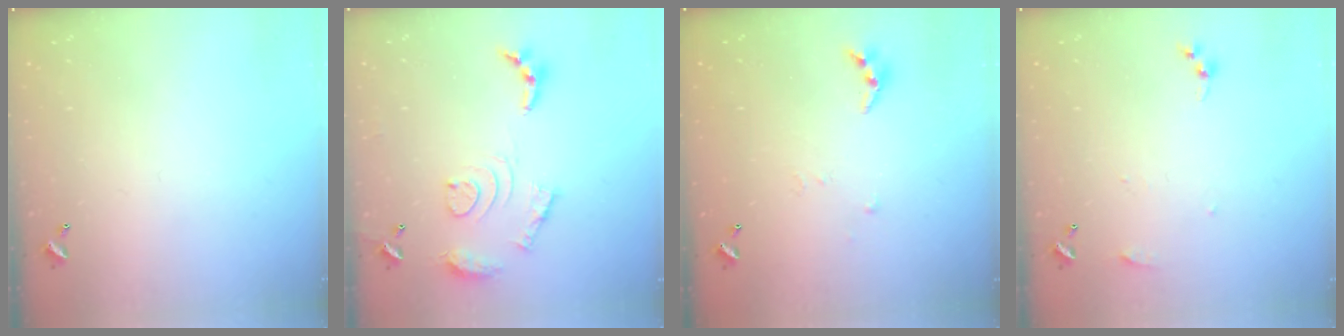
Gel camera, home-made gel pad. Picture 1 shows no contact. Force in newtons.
{"total": 13.0, "press": 12.9, "slide": 1.1}
{"total": 3.3, "press": 3.3, "slide": 0.4}
{"total": 3.8, "press": 3.8, "slide": 0.5}